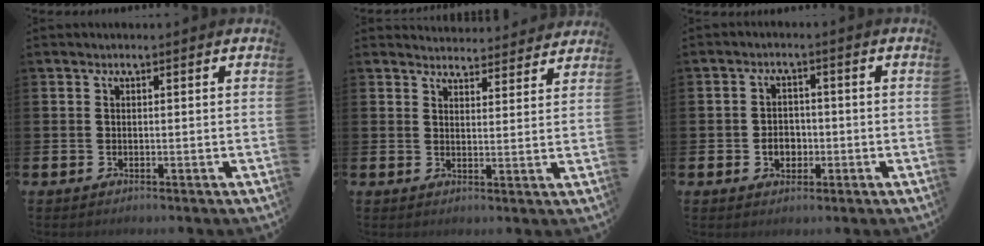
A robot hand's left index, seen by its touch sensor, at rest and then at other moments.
{"total": 4.1, "force": [4.1, 0.7, -0.1], "torque": [0.005, -0.029, 0.071]}
{"total": 3.1, "force": [-0.8, 2.5, 1.7], "torque": [-0.017, -0.003, -0.022]}